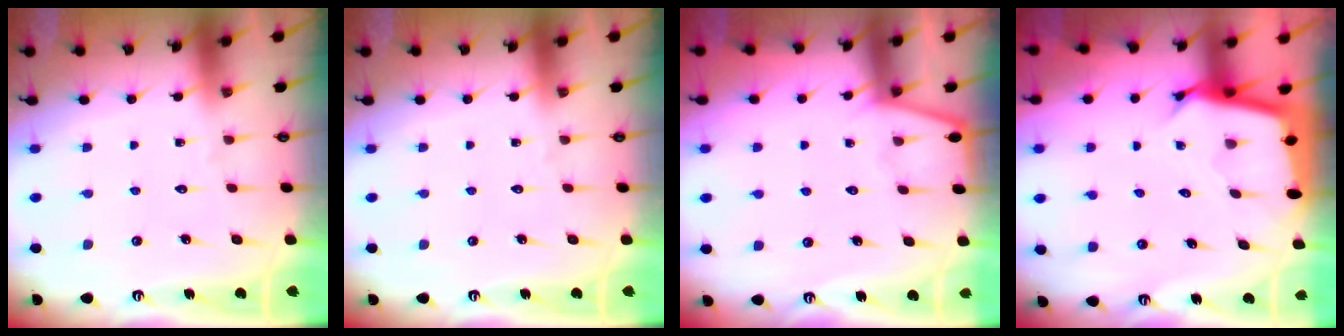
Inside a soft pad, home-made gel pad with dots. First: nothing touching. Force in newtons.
{"total": 0.0}
{"total": 2.4, "press": 2.4, "slide": 0.2}
{"total": 3.1, "press": 3.1, "slide": 0.1}